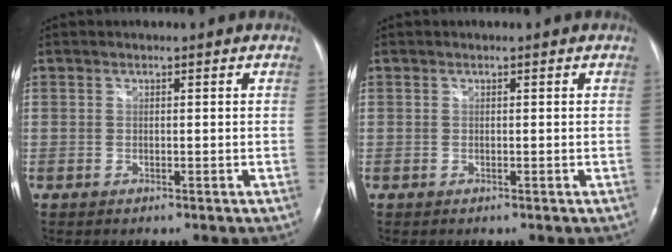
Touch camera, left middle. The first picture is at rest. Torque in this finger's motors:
{"motor_torque": [-0.10, 0.01, 0.02, 0.00]}